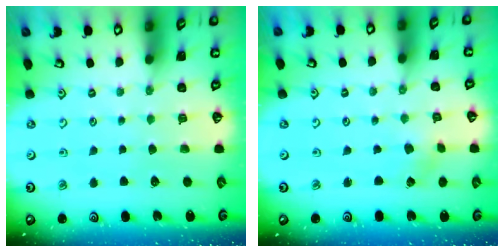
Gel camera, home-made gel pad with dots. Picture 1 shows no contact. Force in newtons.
{"total": 0.7, "press": 0.7, "slide": 0.0}